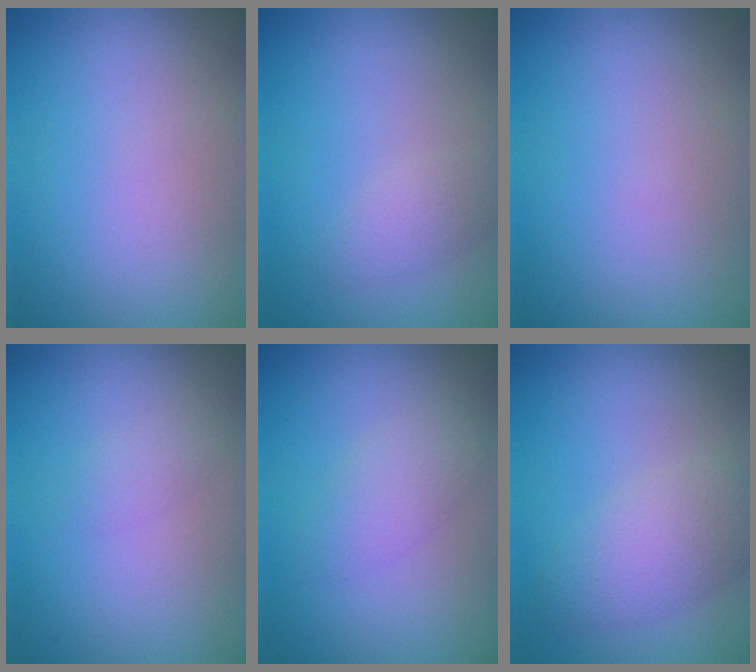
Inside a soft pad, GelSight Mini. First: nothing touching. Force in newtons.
{"total": 1.6, "press": 1.6, "slide": 0.1}
{"total": 0.0}
{"total": 1.1, "press": 1.1, "slide": 0.0}
{"total": 2.4, "press": 2.4, "slide": 0.1}
{"total": 3.6, "press": 3.6, "slide": 0.1}